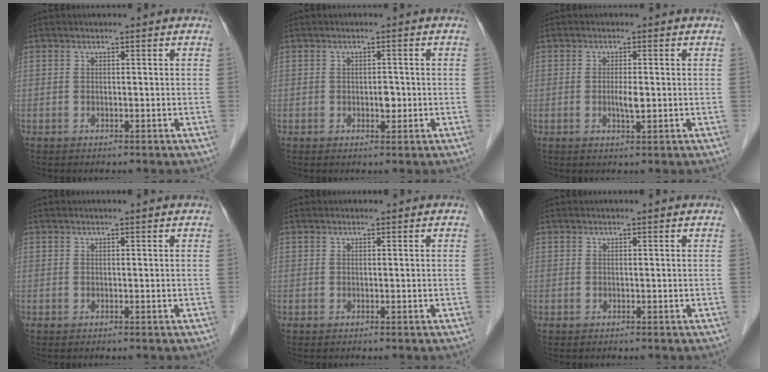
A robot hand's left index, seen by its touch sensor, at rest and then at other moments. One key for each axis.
{"total": 1.7, "fx": -0.3, "fy": 1.0, "fz": 1.4, "tx": -0.019, "ty": 0.002, "tz": -0.002}
{"total": 2.1, "fx": -0.2, "fy": 0.4, "fz": 2.1, "tx": -0.043, "ty": -0.001, "tz": -0.002}
{"total": 2.3, "fx": 2.1, "fy": -0.1, "fz": 0.9, "tx": -0.014, "ty": 0.012, "tz": 0.021}
{"total": 1.5, "fx": 1.4, "fy": 0.1, "fz": 0.6, "tx": -0.008, "ty": 0.014, "tz": 0.020}
{"total": 1.9, "fx": 1.7, "fy": -0.1, "fz": 0.7, "tx": -0.012, "ty": 0.009, "tz": 0.018}